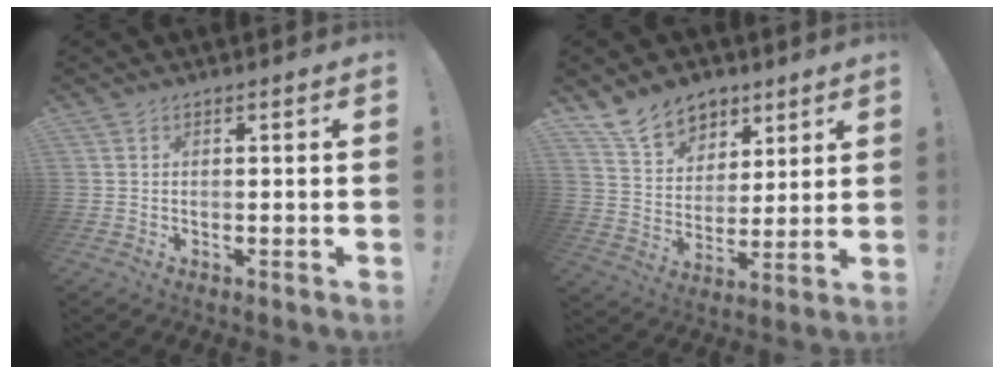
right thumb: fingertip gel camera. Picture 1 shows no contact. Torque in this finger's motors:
{"motor_torque": [0.05, 0.11, 0.17, 0.33, 0.13]}